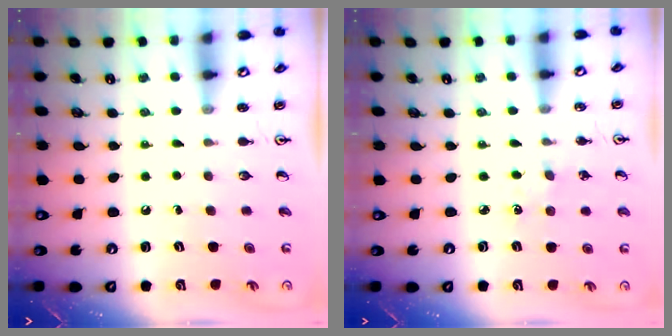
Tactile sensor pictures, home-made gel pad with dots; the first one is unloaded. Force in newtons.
{"total": 3.3, "press": 3.3, "slide": 0.5}